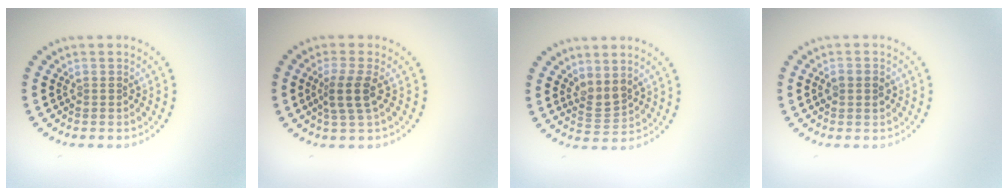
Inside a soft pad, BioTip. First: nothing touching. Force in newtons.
{"total": 2.5, "press": 2.0, "slide": 1.5}
{"total": 1.9, "press": 1.5, "slide": 1.2}
{"total": 2.0, "press": 2.0, "slide": 0.1}